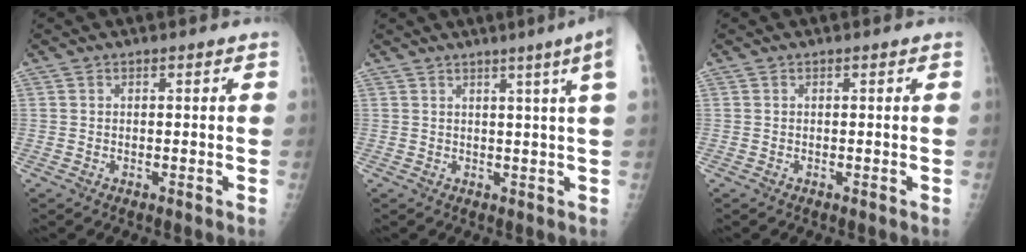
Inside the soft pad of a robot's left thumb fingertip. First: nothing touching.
{"total": 6.4, "force": [3.0, -1.4, 5.5], "torque": [-0.075, -0.009, 0.038]}
{"total": 0.0}